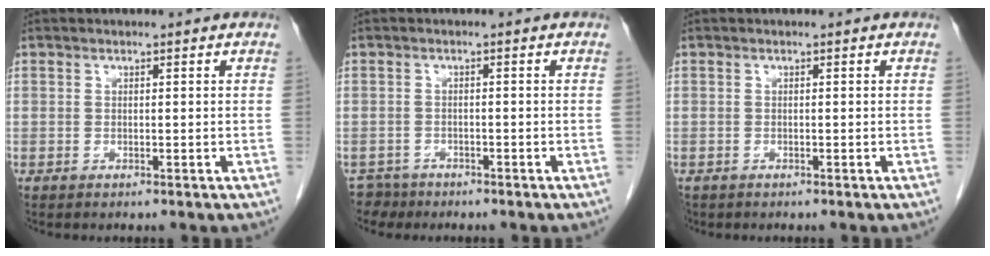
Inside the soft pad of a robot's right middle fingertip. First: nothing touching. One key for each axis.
{"total": 2.6, "fx": -2.2, "fy": 1.3, "fz": -0.5, "tx": 0.006, "ty": 0.001, "tz": -0.037}
{"total": 0.8, "fx": -0.6, "fy": 0.5, "fz": 0.1, "tx": -0.011, "ty": 0.001, "tz": -0.009}